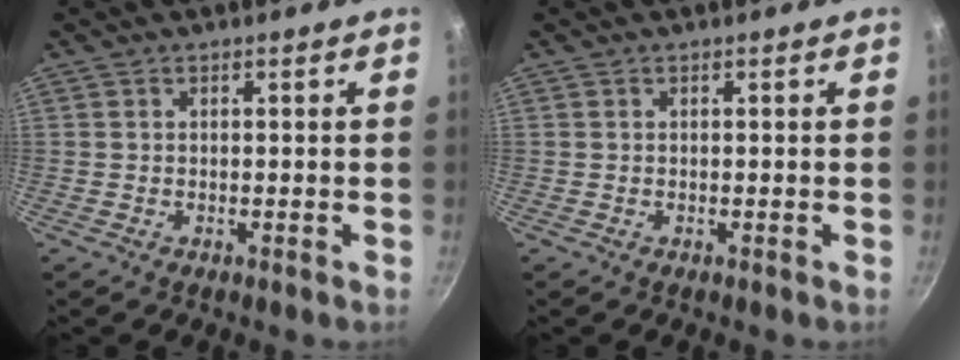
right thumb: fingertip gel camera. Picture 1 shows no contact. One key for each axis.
{"total": 0.0}